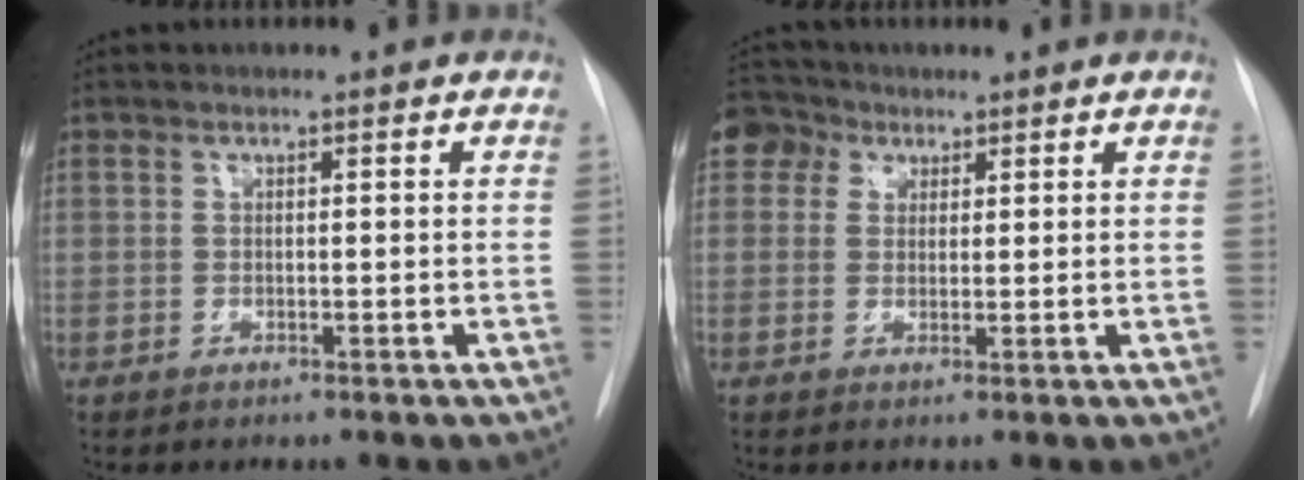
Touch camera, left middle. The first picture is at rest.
{"total": 4.2, "force": [2.2, 3.6, 0.7], "torque": [-0.018, 0.017, 0.042]}